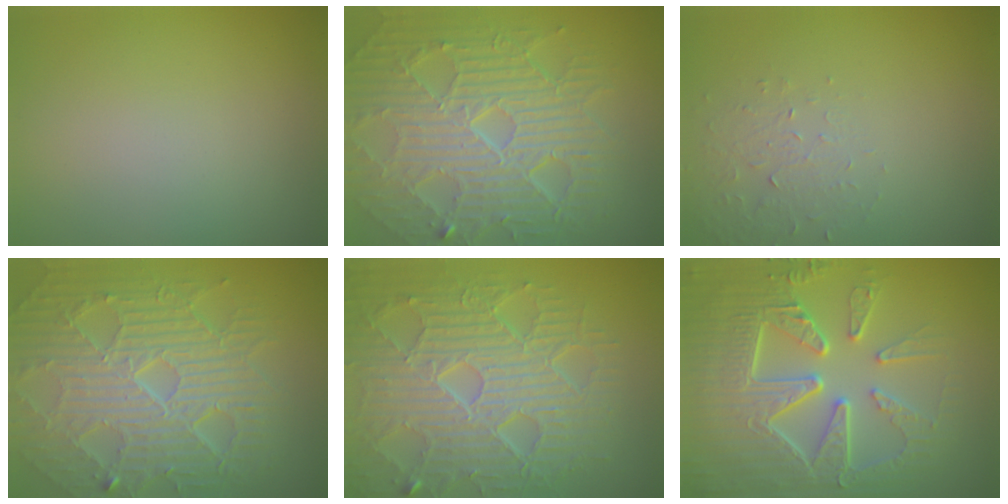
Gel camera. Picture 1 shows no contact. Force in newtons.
{"total": 10.2, "press": 6.6, "slide": 7.8}
{"total": 1.4, "press": 0.7, "slide": 1.2}
{"total": 10.2, "press": 6.6, "slide": 7.8}
{"total": 9.1, "press": 6.5, "slide": 6.4}
{"total": 9.4, "press": 6.7, "slide": 6.5}